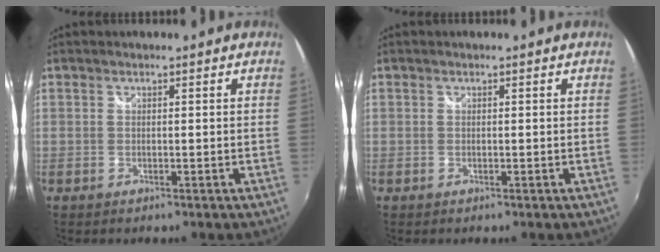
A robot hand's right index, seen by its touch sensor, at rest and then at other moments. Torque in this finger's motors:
{"motor_torque": [-0.01, 0.01, 0.00, 0.00]}